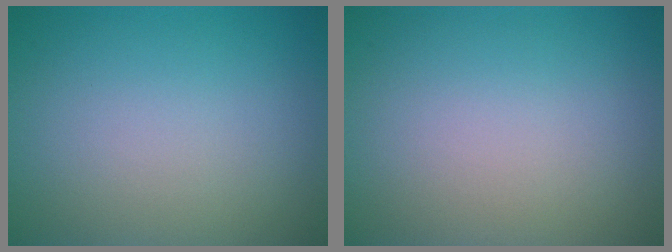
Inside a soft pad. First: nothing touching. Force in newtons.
{"total": 0.0}